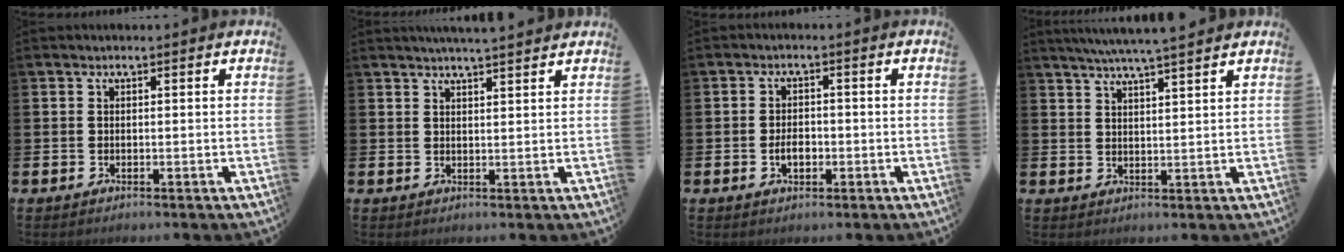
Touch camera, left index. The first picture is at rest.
{"total": 3.3, "force": [3.2, -0.3, 0.8], "torque": [-0.013, -0.013, 0.056]}
{"total": 2.6, "force": [-0.6, 1.6, 1.9], "torque": [-0.027, -0.001, -0.015]}
{"total": 5.4, "force": [5.1, -0.5, 1.8], "torque": [-0.048, -0.018, 0.092]}